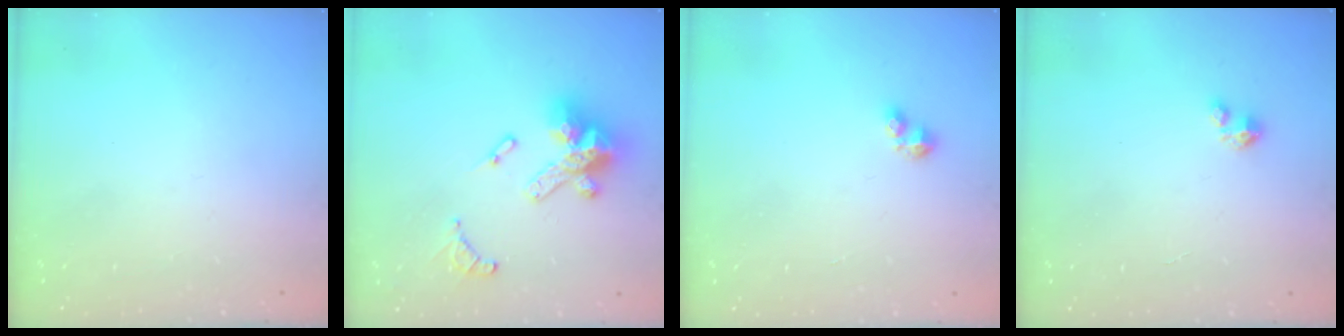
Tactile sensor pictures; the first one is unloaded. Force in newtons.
{"total": 16.2, "press": 16.1, "slide": 1.6}
{"total": 2.8, "press": 2.8, "slide": 0.4}
{"total": 2.0, "press": 2.0, "slide": 0.1}